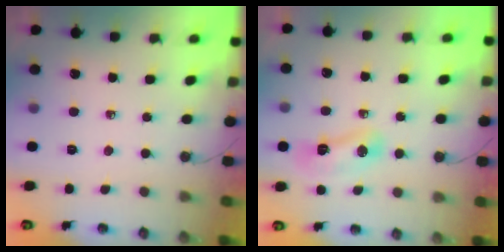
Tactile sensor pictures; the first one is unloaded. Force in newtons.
{"total": 7.8, "press": 7.8, "slide": 1.1}